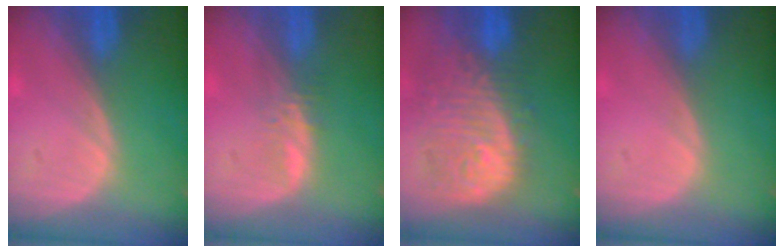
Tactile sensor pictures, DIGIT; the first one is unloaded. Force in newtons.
{"total": 2.2, "press": 2.1, "slide": 0.2}
{"total": 12.0, "press": 10.7, "slide": 5.4}
{"total": 0.0}